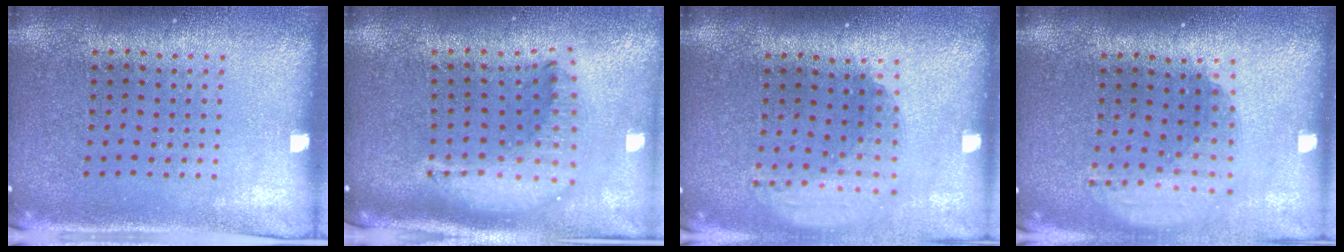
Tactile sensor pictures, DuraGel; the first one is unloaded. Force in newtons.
{"total": 1.9, "press": 1.5, "slide": 1.1}
{"total": 1.9, "press": 1.5, "slide": 1.1}
{"total": 1.8, "press": 1.4, "slide": 1.2}